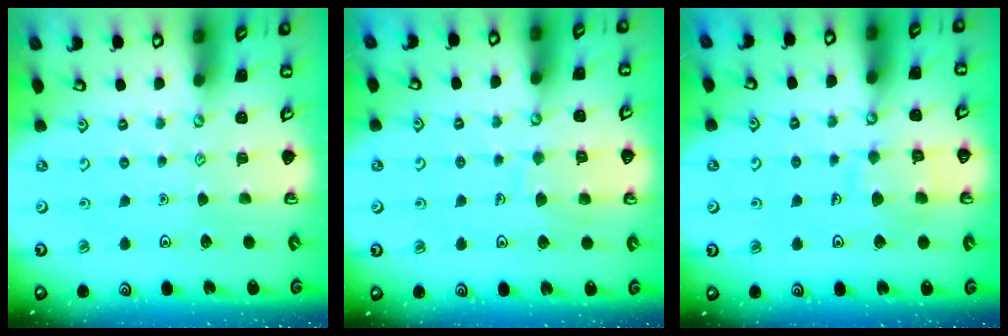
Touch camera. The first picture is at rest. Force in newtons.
{"total": 7.1, "press": 7.1, "slide": 0.7}
{"total": 8.4, "press": 8.4, "slide": 0.8}